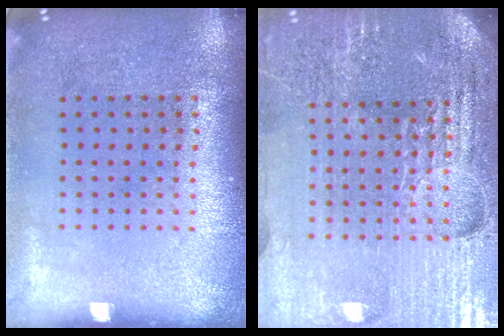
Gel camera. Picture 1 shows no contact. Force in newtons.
{"total": 5.1, "press": 4.7, "slide": 1.9}